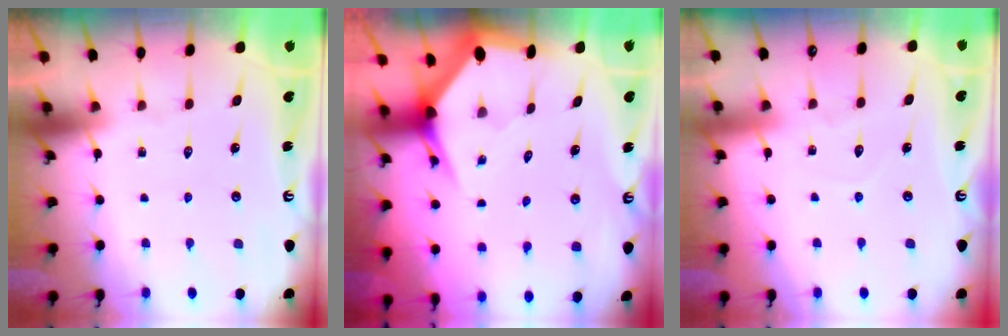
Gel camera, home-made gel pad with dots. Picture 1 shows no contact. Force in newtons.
{"total": 4.1, "press": 4.0, "slide": 0.5}
{"total": 4.6, "press": 4.6, "slide": 0.4}